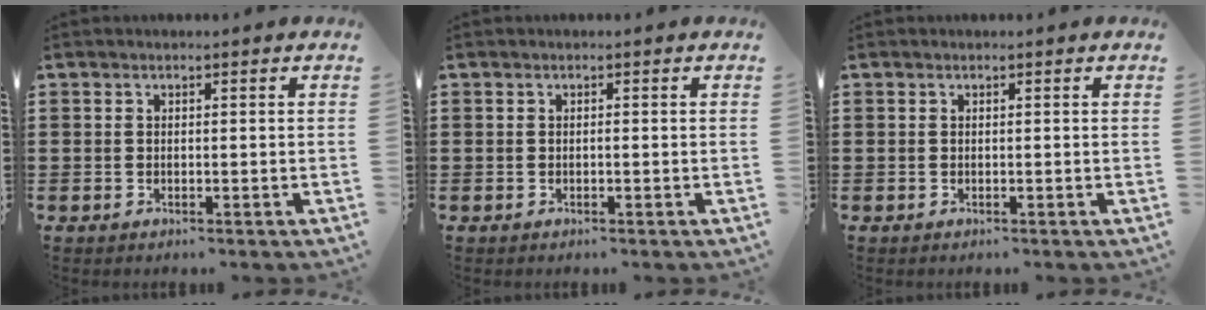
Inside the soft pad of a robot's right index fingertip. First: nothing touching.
{"total": 0.0}
{"total": 0.0}